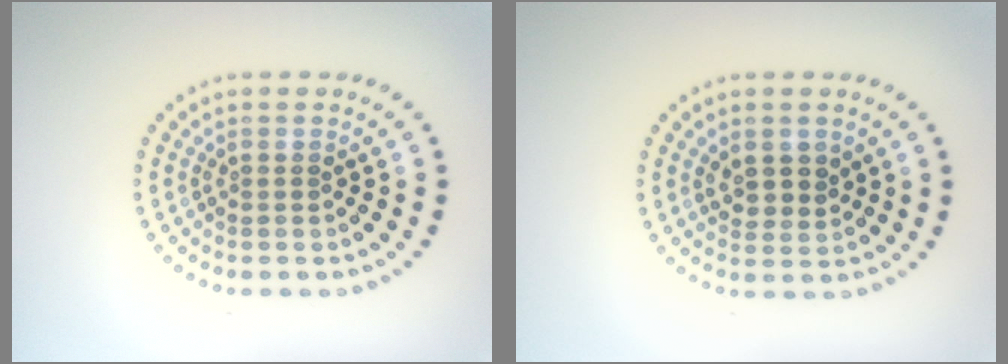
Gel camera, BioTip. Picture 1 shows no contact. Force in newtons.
{"total": 2.4, "press": 2.3, "slide": 0.9}